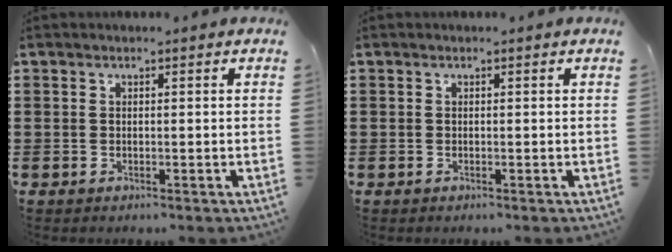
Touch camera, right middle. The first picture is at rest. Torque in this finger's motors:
{"motor_torque": [0.03, -0.06, 0.04, 0.00]}